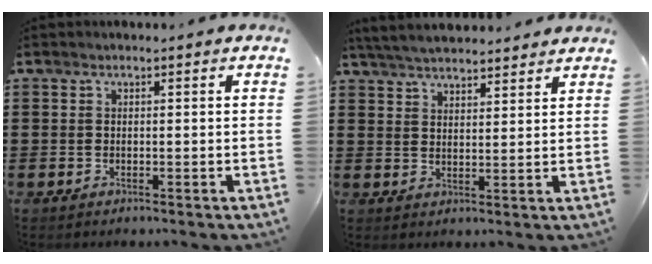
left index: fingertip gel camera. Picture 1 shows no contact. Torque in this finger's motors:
{"motor_torque": [1.08, -1.06, 0.52, 0.16]}